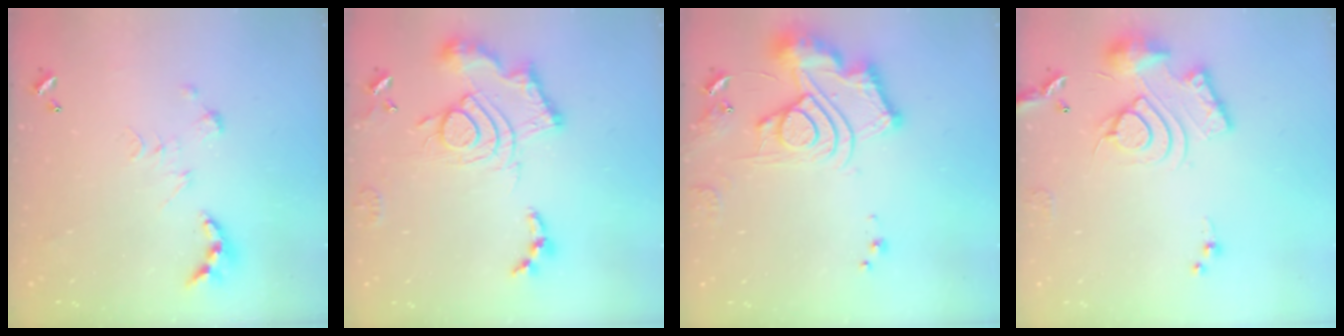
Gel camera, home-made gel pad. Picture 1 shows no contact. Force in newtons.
{"total": 18.1, "press": 18.0, "slide": 1.5}
{"total": 18.3, "press": 18.2, "slide": 1.9}
{"total": 14.9, "press": 14.9, "slide": 1.3}